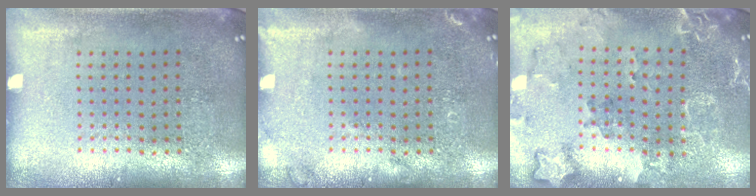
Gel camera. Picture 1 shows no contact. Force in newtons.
{"total": 1.2, "press": 1.2, "slide": 0.3}
{"total": 2.0, "press": 1.9, "slide": 0.7}